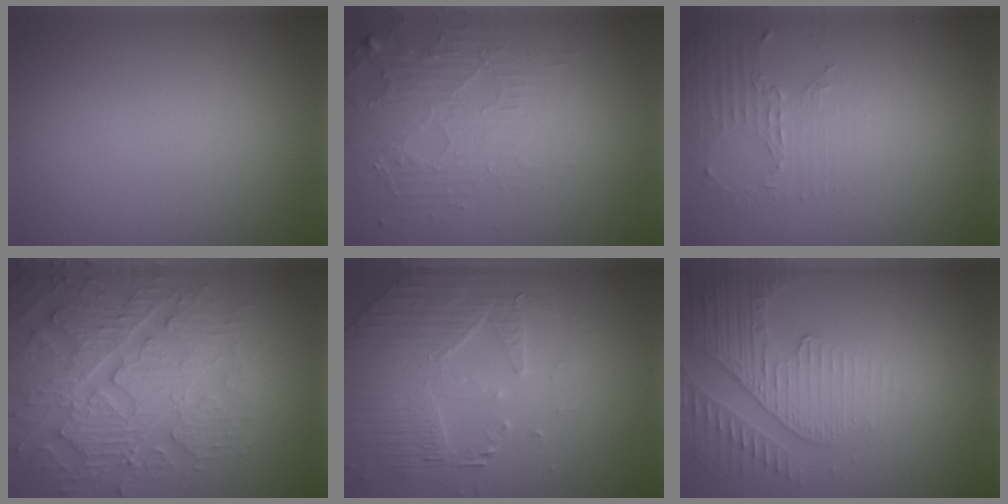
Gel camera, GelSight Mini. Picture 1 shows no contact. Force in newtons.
{"total": 3.8, "press": 3.3, "slide": 1.9}
{"total": 2.3, "press": 1.6, "slide": 1.6}
{"total": 7.0, "press": 5.9, "slide": 3.8}
{"total": 4.4, "press": 4.2, "slide": 1.3}
{"total": 4.2, "press": 3.0, "slide": 2.9}